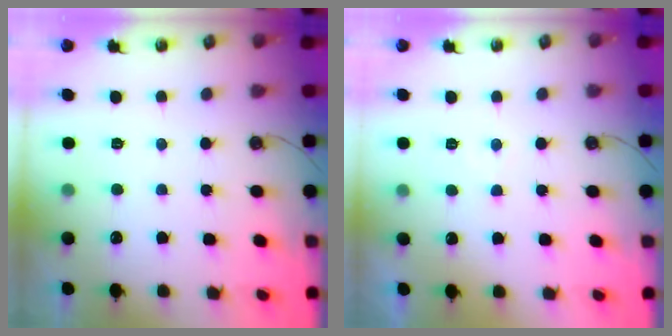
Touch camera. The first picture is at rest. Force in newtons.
{"total": 3.8, "press": 3.7, "slide": 0.5}